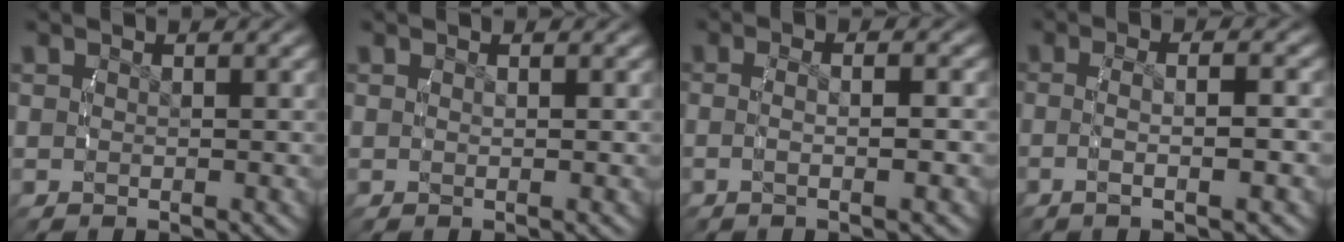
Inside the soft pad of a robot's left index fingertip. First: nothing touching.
{"total": 0.5, "force": [0.1, -0.3, 0.4], "torque": [-0.011, -0.002, 0.005]}
{"total": 2.9, "force": [-0.6, 0.0, 2.8], "torque": [-0.056, -0.001, -0.009]}
{"total": 3.6, "force": [-0.9, 0.4, 3.5], "torque": [-0.070, -0.001, -0.014]}